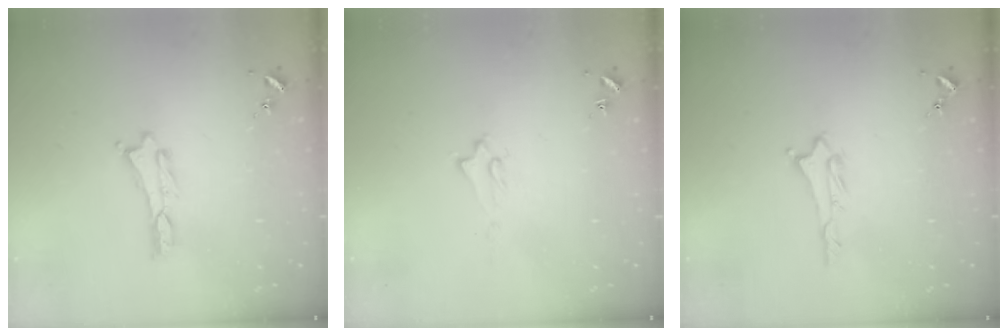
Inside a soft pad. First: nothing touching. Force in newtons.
{"total": 1.6, "press": 1.6, "slide": 0.2}
{"total": 1.2, "press": 1.2, "slide": 0.1}